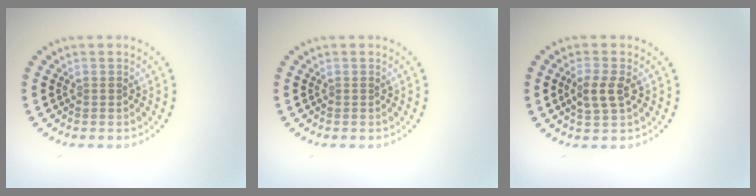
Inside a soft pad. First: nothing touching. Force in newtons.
{"total": 0.0}
{"total": 2.6, "press": 2.5, "slide": 0.5}